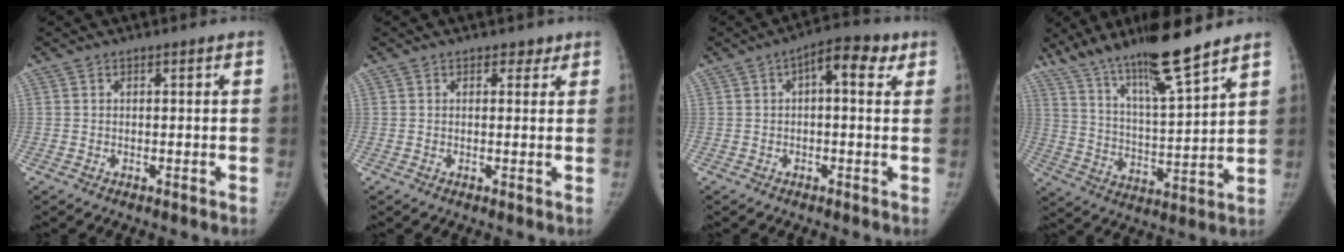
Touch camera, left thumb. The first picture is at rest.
{"total": 1.5, "force": [1.0, 1.1, 0.4], "torque": [0.013, -0.003, 0.006]}
{"total": 7.5, "force": [2.5, 3.5, 6.2], "torque": [-0.065, 0.022, 0.022]}
{"total": 16.7, "force": [12.5, 1.7, 10.9], "torque": [-0.177, -0.063, 0.224]}